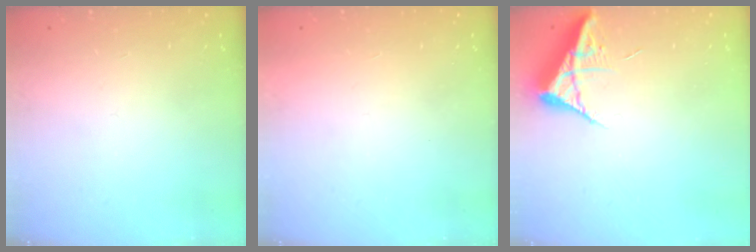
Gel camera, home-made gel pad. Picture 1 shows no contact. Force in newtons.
{"total": 1.6, "press": 1.5, "slide": 0.1}
{"total": 9.2, "press": 9.2, "slide": 0.8}